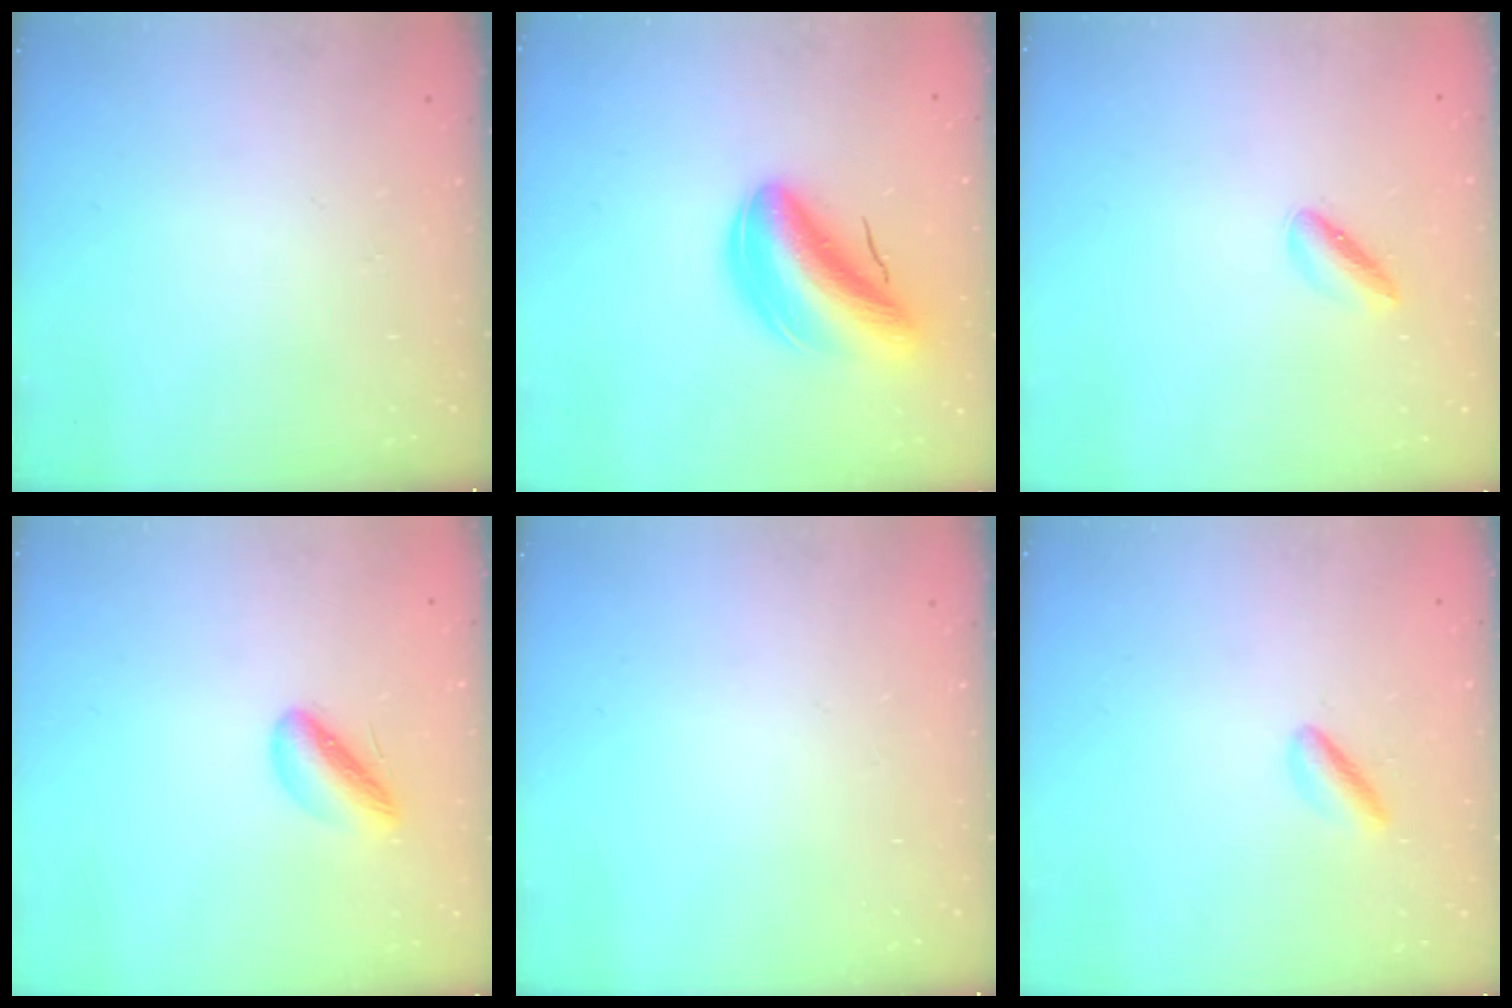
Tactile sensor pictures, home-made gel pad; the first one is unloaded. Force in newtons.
{"total": 12.3, "press": 11.7, "slide": 3.8}
{"total": 2.1, "press": 2.1, "slide": 0.3}
{"total": 5.8, "press": 5.8, "slide": 0.6}
{"total": 0.0}
{"total": 2.9, "press": 2.9, "slide": 0.4}